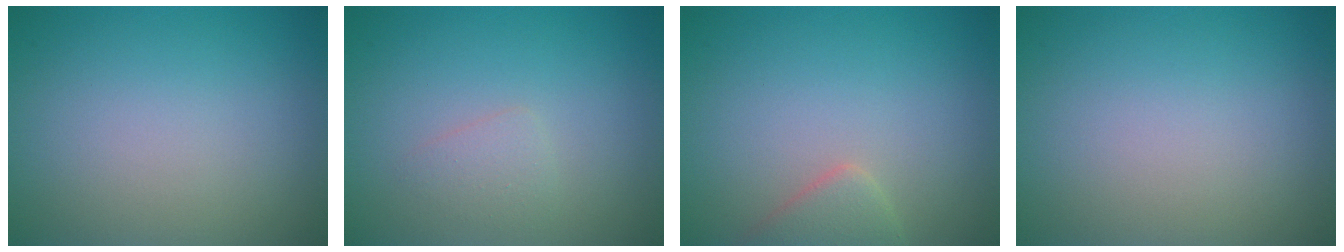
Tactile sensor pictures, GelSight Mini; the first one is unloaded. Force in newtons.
{"total": 1.2, "press": 1.2, "slide": 0.0}
{"total": 2.1, "press": 2.1, "slide": 0.2}
{"total": 0.0}